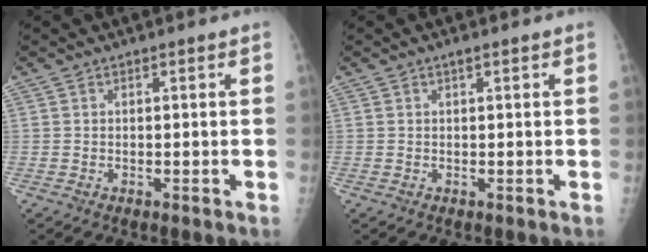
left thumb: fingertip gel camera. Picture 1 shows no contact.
{"total": 0.7, "force": [0.4, 0.1, 0.6], "torque": [-0.012, 0.004, 0.005]}